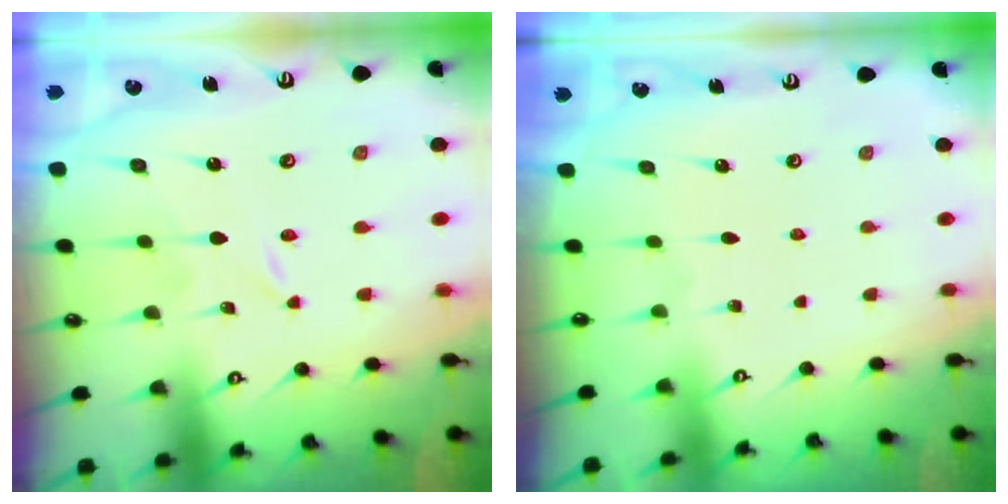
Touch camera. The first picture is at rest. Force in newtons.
{"total": 0.0}